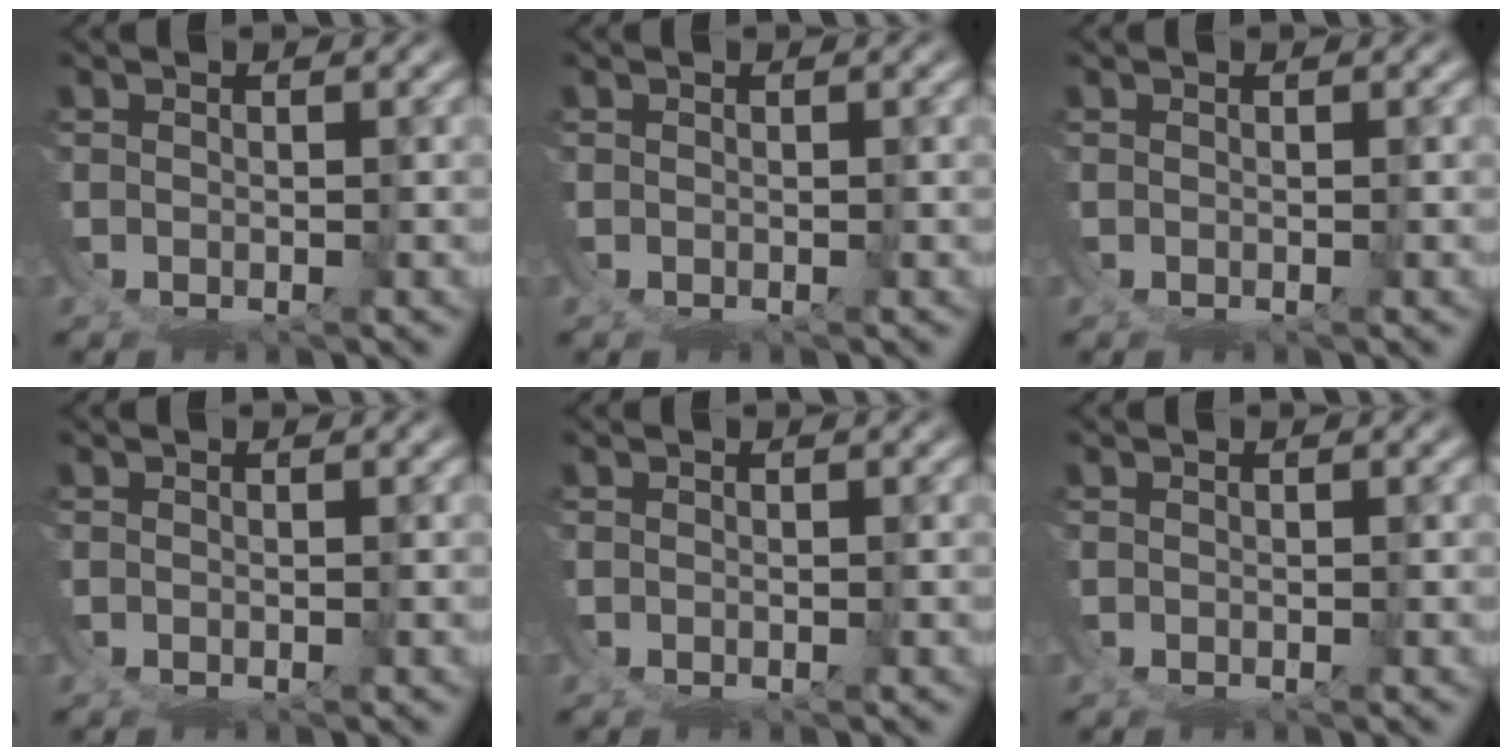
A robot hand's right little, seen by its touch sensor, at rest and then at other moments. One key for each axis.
{"total": 0.0}
{"total": 0.0}
{"total": 0.0}
{"total": 0.0}
{"total": 0.0}